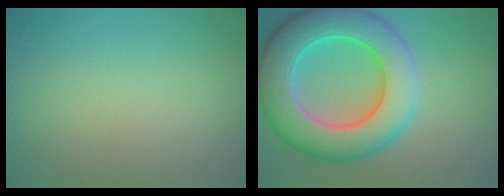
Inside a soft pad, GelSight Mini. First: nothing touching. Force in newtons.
{"total": 11.3, "press": 11.3, "slide": 0.3}